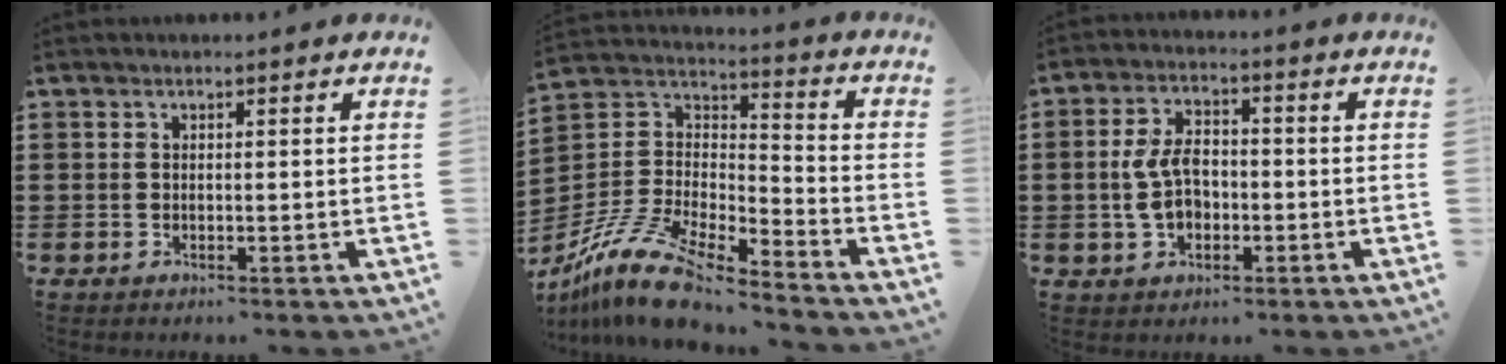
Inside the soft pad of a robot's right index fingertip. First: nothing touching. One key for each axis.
{"total": 14.1, "fx": -11.7, "fy": 3.7, "fz": 7.1, "tx": -0.153, "ty": 0.039, "tz": -0.228}
{"total": 6.6, "fx": -0.9, "fy": 4.0, "fz": 5.2, "tx": -0.126, "ty": -0.002, "tz": -0.022}